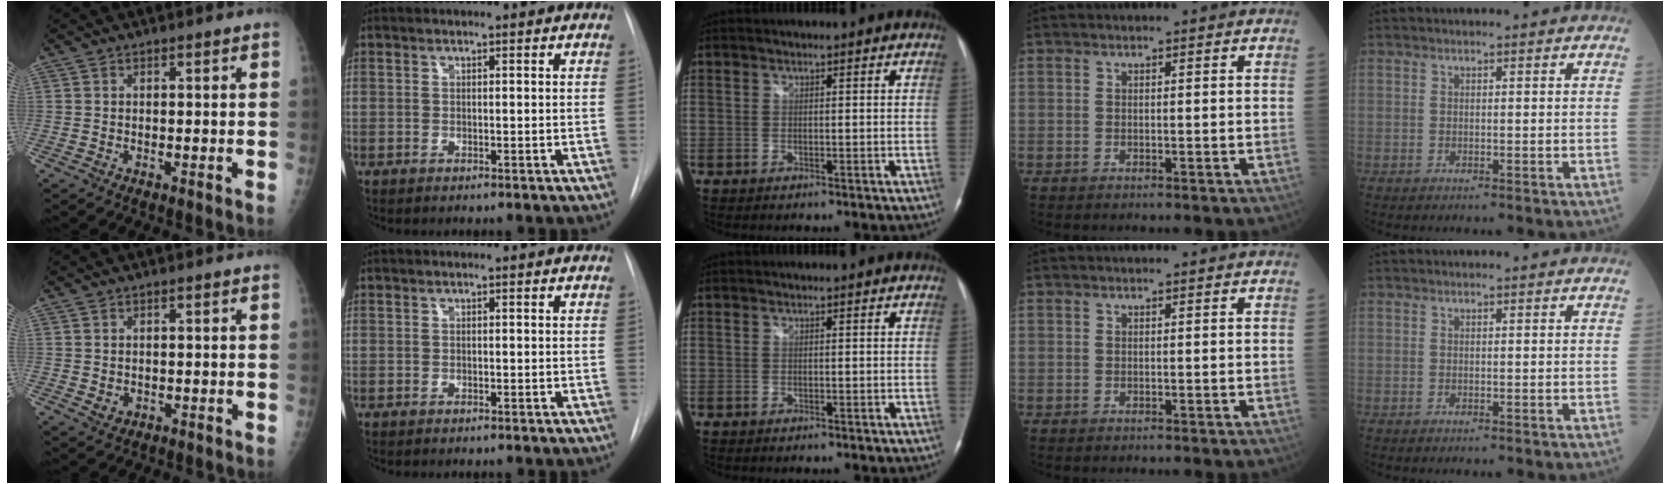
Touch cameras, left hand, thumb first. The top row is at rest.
{"thumb": {"total": 1.7, "force": [0.0, 1.4, 0.8], "torque": [-0.011, -0.001, 0.007]}}